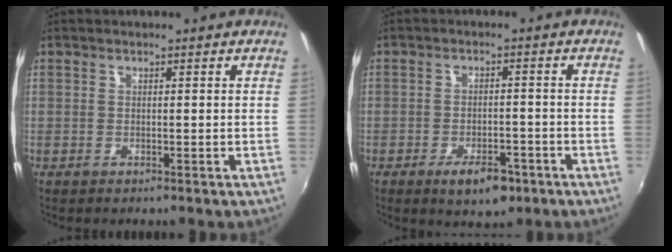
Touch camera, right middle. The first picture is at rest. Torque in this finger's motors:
{"motor_torque": [1.11, -1.02, 0.38, 0.10]}